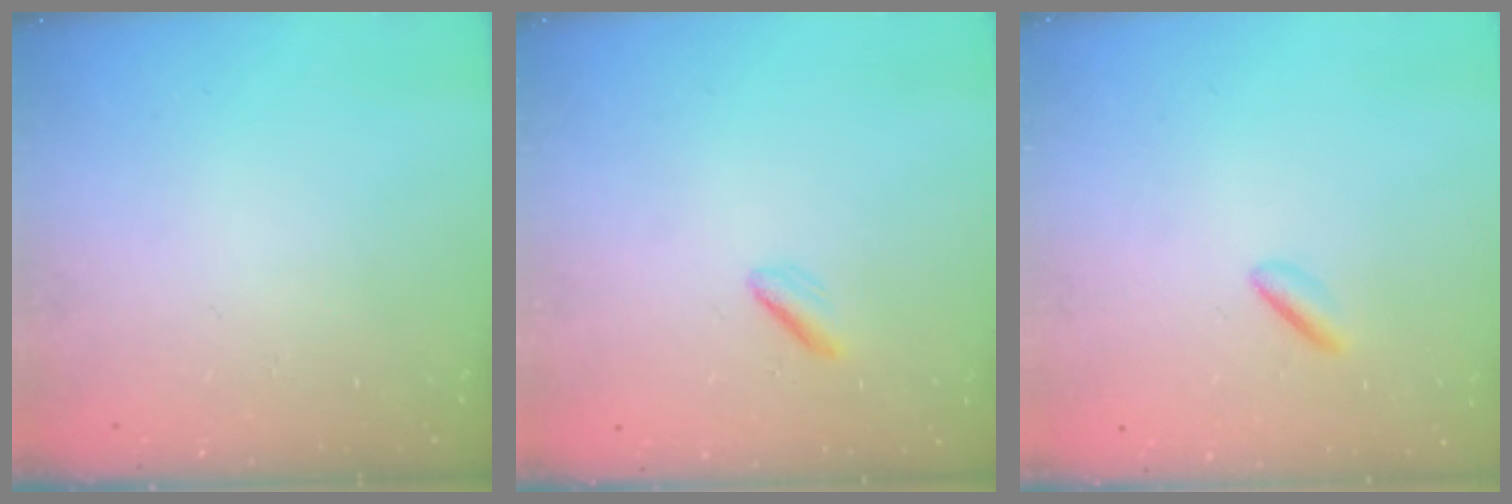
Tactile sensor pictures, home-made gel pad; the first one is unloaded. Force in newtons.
{"total": 2.0, "press": 2.0, "slide": 0.6}
{"total": 0.9, "press": 0.6, "slide": 0.7}